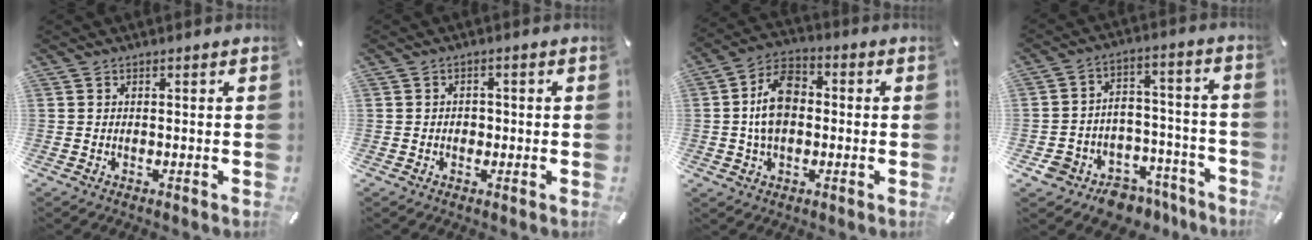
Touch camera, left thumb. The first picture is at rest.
{"total": 1.9, "force": [-0.4, 1.6, 0.9], "torque": [-0.020, 0.007, -0.010]}
{"total": 10.6, "force": [-0.1, 7.3, 7.6], "torque": [-0.147, 0.012, -0.005]}
{"total": 9.8, "force": [-7.3, 6.4, 1.5], "torque": [-0.006, 0.051, -0.123]}